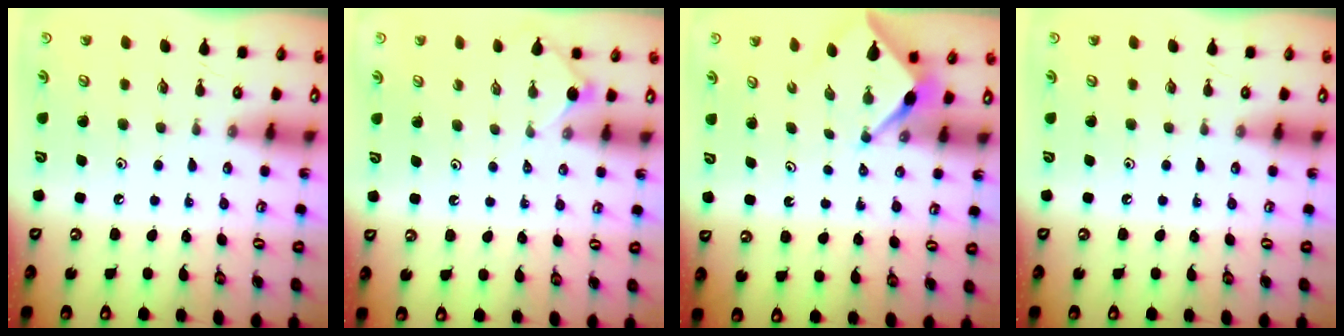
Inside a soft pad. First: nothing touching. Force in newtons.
{"total": 3.0, "press": 3.0, "slide": 0.5}
{"total": 3.8, "press": 3.8, "slide": 0.2}
{"total": 0.0}